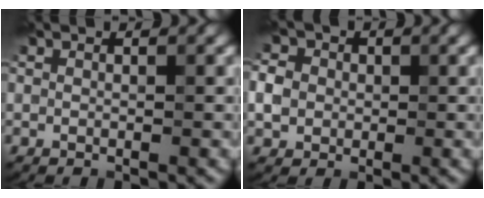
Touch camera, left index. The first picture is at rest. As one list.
[{"total": 3.1, "force": [0.1, 2.8, 1.3], "torque": [-0.026, 0.006, -0.001]}]